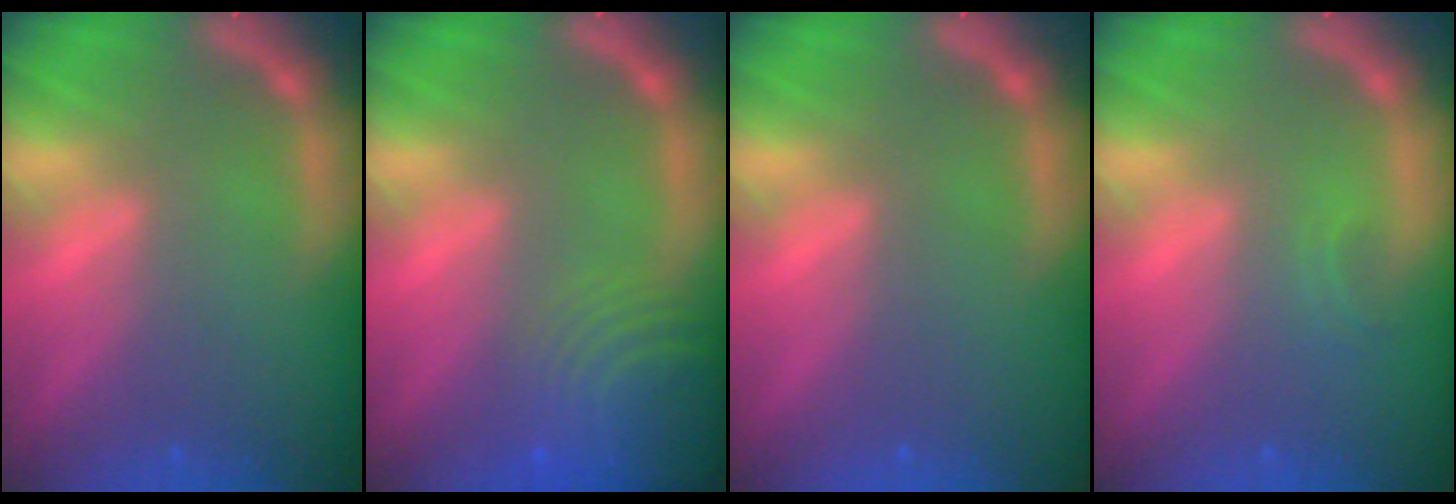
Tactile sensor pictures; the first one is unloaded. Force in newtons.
{"total": 10.1}
{"total": 0.0}
{"total": 0.9}